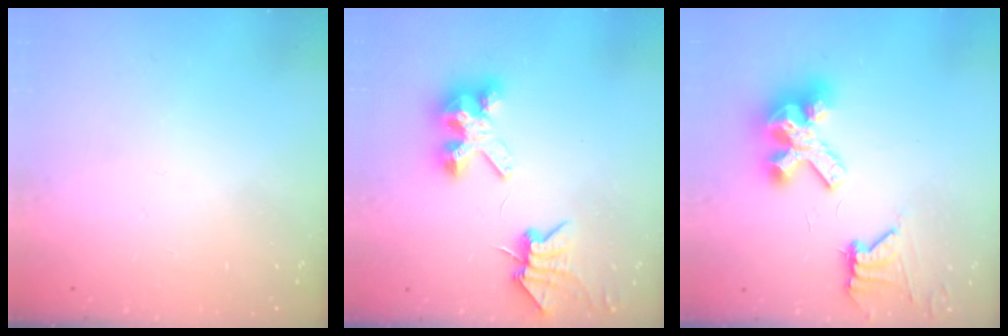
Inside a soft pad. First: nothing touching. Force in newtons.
{"total": 7.0, "press": 7.0, "slide": 0.9}
{"total": 11.8, "press": 11.7, "slide": 1.4}